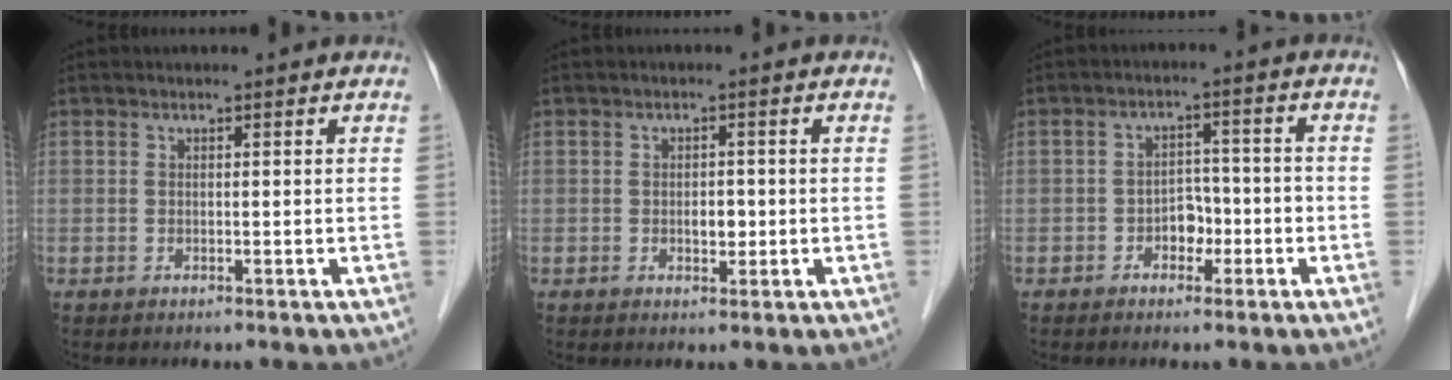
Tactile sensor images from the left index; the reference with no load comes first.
{"total": 2.1, "force": [-0.4, 1.2, 1.6], "torque": [-0.025, 0.001, -0.003]}
{"total": 3.9, "force": [-1.8, 2.5, 2.3], "torque": [-0.034, 0.014, -0.032]}